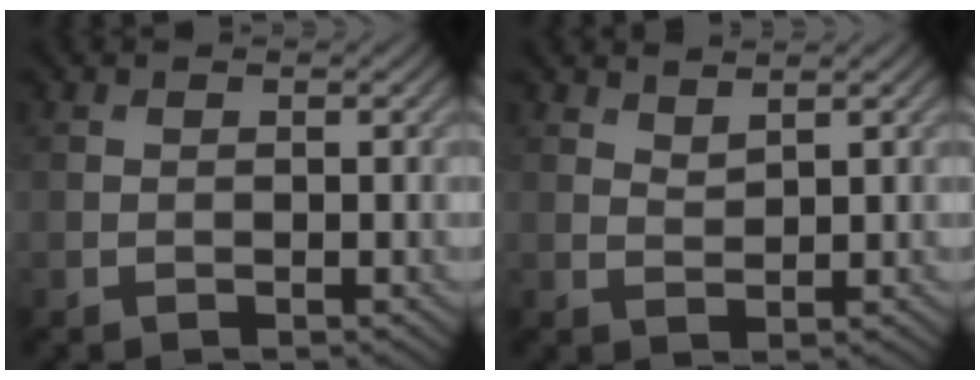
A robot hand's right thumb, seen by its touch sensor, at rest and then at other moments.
{"total": 1.7, "force": [1.5, 0.3, 0.7], "torque": [-0.019, -0.001, 0.034]}